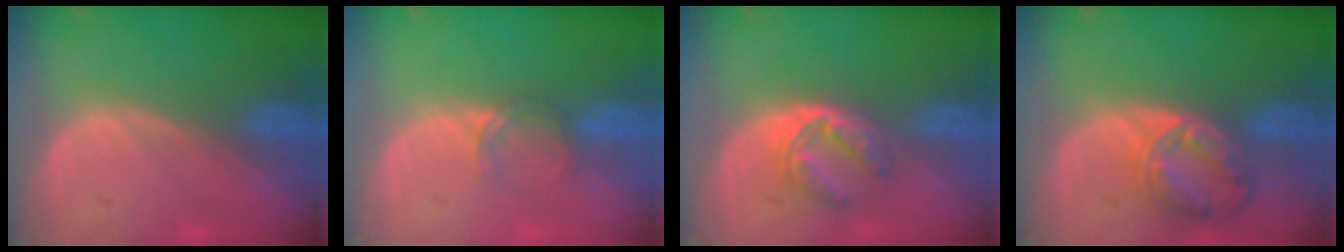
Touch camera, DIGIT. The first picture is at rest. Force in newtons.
{"total": 2.2, "press": 2.2, "slide": 0.2}
{"total": 5.8, "press": 5.0, "slide": 3.0}
{"total": 8.2, "press": 7.0, "slide": 4.3}